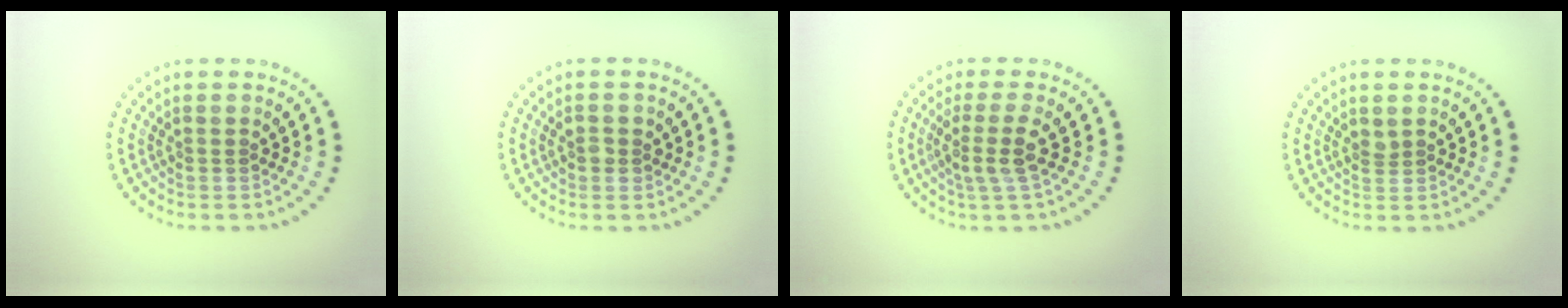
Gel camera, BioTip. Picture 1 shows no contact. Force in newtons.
{"total": 1.4, "press": 1.3, "slide": 0.4}
{"total": 2.6, "press": 2.1, "slide": 1.6}
{"total": 0.8, "press": 0.5, "slide": 0.6}